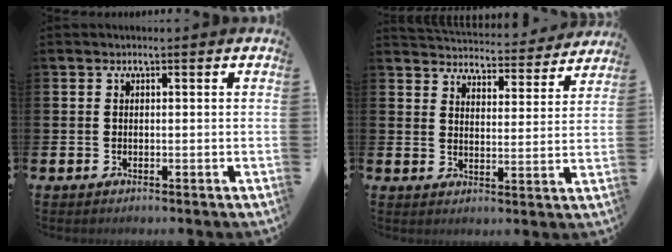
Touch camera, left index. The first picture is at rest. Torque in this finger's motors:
{"motor_torque": [2.14, 0.00, 0.08, 0.04]}